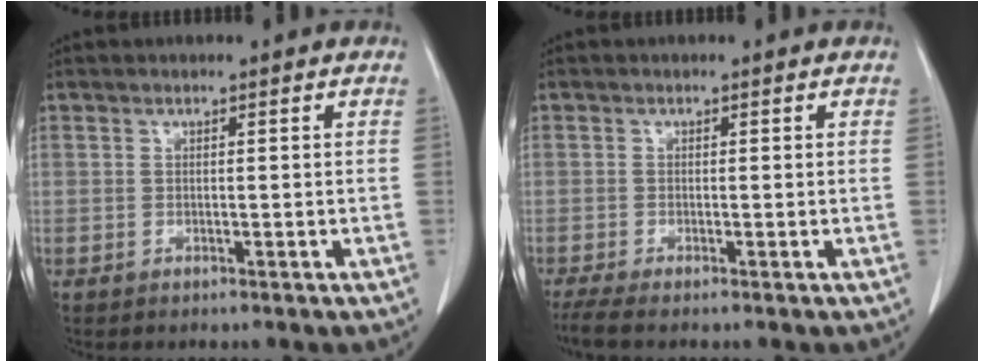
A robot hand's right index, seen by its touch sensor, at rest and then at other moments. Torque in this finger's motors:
{"motor_torque": [-0.01, -0.03, 0.10, 0.03]}